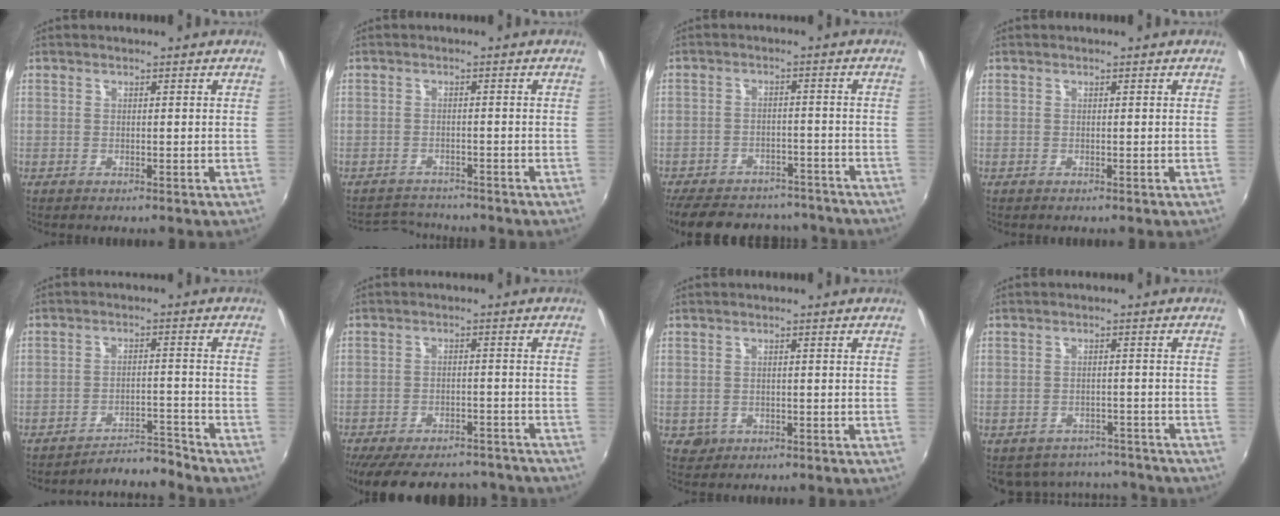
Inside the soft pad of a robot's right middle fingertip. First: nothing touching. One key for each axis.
{"total": 4.1, "fx": -3.9, "fy": 1.0, "fz": -0.3, "tx": -0.010, "ty": 0.010, "tz": -0.068}
{"total": 19.9, "fx": -16.5, "fy": 8.5, "fz": 7.1, "tx": -0.168, "ty": 0.029, "tz": -0.213}
{"total": 0.0}
{"total": 5.5, "fx": -5.4, "fy": -1.0, "fz": -0.6, "tx": -0.003, "ty": 0.016, "tz": -0.085}
{"total": 20.7, "fx": -17.5, "fy": 7.3, "fz": 8.3, "tx": -0.180, "ty": -0.003, "tz": -0.227}
{"total": 2.2, "fx": -0.6, "fy": 2.0, "fz": 0.6, "tx": -0.015, "ty": -0.003, "tz": -0.006}
{"total": 10.4, "fx": -9.0, "fy": 4.6, "fz": 2.5, "tx": -0.060, "ty": 0.007, "tz": -0.110}